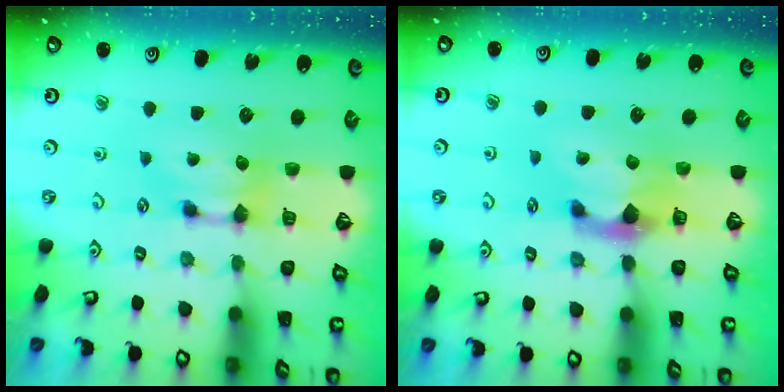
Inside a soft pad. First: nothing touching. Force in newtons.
{"total": 2.1, "press": 1.7, "slide": 1.2}